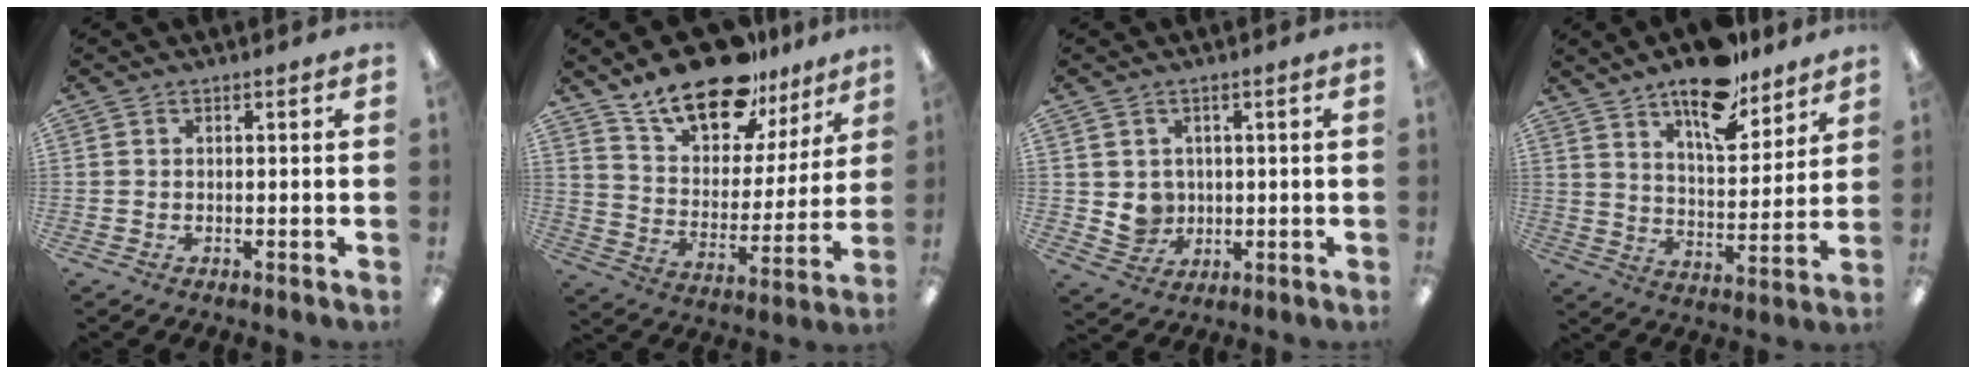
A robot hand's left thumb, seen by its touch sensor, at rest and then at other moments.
{"total": 19.0, "force": [14.9, 8.4, 8.3], "torque": [-0.144, -0.097, 0.261]}
{"total": 5.1, "force": [1.1, 4.8, 1.1], "torque": [-0.008, -0.002, 0.025]}
{"total": 15.5, "force": [12.0, 5.8, 7.8], "torque": [-0.116, -0.076, 0.208]}